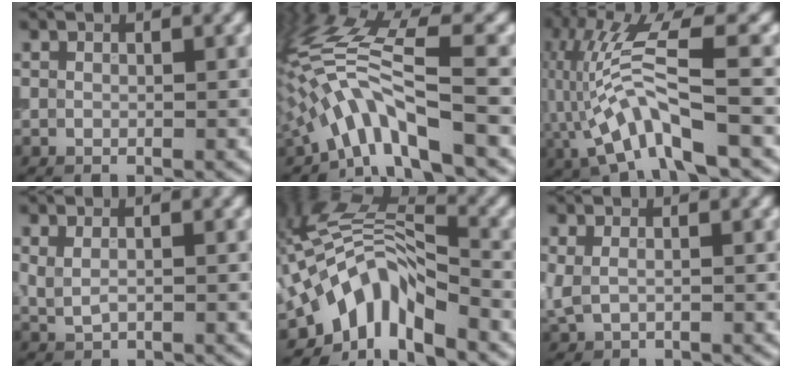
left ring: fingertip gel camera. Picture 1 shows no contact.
{"total": 7.8, "force": [-3.1, 1.9, 6.9], "torque": [-0.131, 0.017, -0.069]}
{"total": 9.1, "force": [-2.2, 2.5, 8.4], "torque": [-0.186, 0.009, -0.047]}
{"total": 1.4, "force": [0.6, 0.7, 1.0], "torque": [-0.020, -0.008, 0.015]}
{"total": 7.0, "force": [-3.7, 3.1, 5.0], "torque": [-0.070, 0.008, -0.080]}
{"total": 1.2, "force": [0.5, 0.6, 0.9], "torque": [-0.021, -0.003, 0.011]}